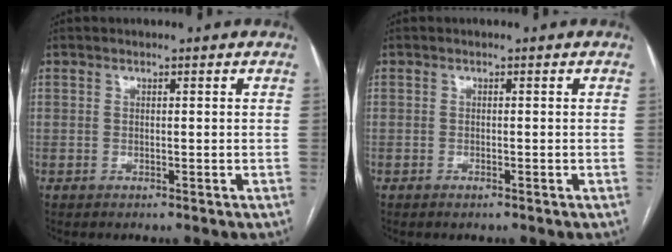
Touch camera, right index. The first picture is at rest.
{"total": 0.6, "force": [-0.5, 0.1, 0.4], "torque": [-0.010, -0.001, -0.005]}